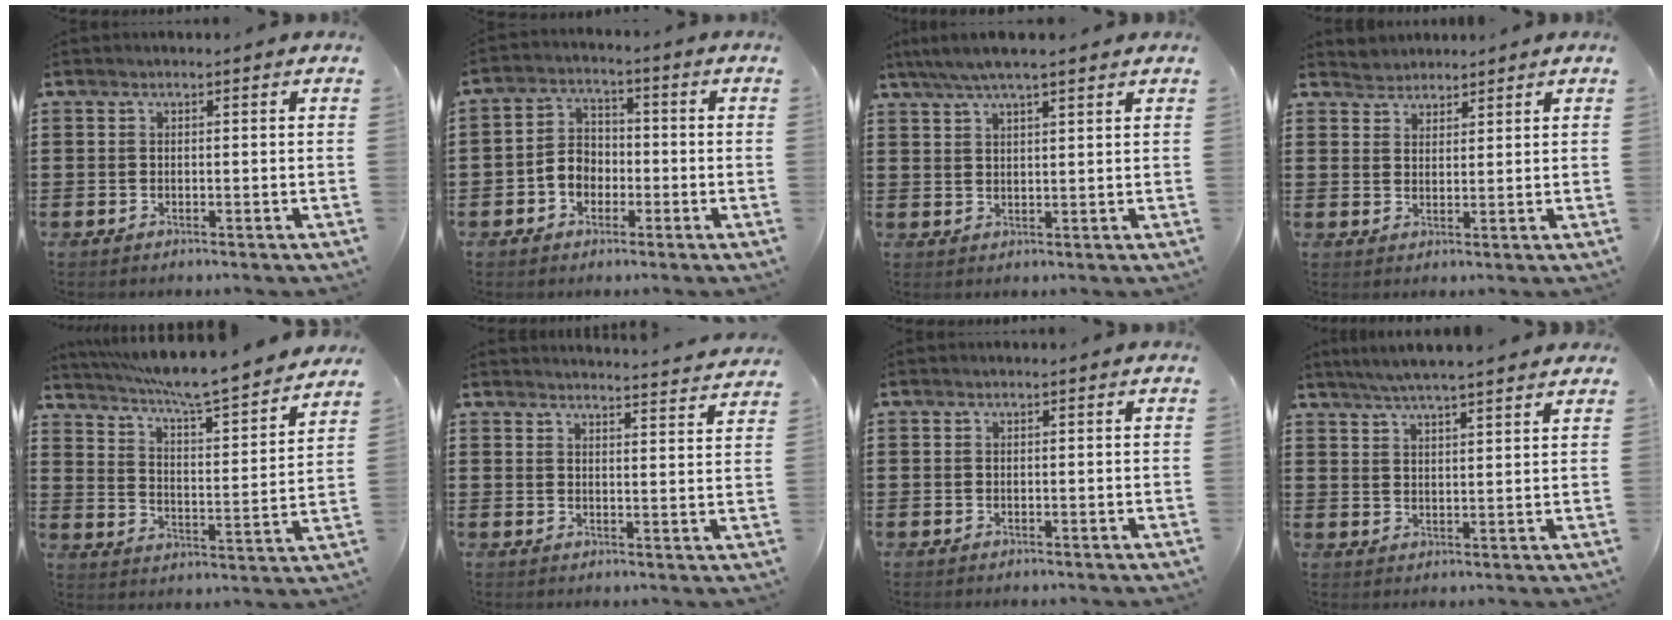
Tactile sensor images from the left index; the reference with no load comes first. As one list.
[{"total": 4.4, "force": [-2.1, 3.3, 1.8], "torque": [-0.049, 0.009, -0.046]}, {"total": 4.5, "force": [3.5, 0.6, 2.8], "torque": [-0.060, -0.003, 0.063]}, {"total": 2.2, "force": [2.0, 0.7, -0.7], "torque": [0.005, 0.004, 0.040]}, {"total": 6.6, "force": [5.9, -0.8, 2.8], "torque": [-0.082, -0.050, 0.093]}, {"total": 3.4, "force": [3.3, -0.8, 0.0], "torque": [-0.006, -0.029, 0.055]}, {"total": 0.0}, {"total": 4.4, "force": [4.0, -0.1, 1.7], "torque": [-0.045, -0.012, 0.071]}]